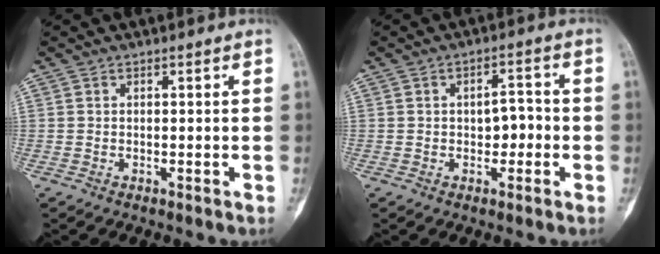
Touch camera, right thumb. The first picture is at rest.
{"total": 4.5, "force": [-0.6, 2.9, 3.3], "torque": [-0.033, 0.016, -0.013]}